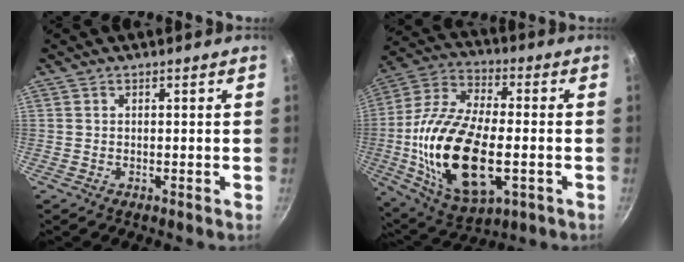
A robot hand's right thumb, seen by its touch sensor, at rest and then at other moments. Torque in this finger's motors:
{"motor_torque": [-0.33, 1.80, 2.15, -0.62, 0.75]}